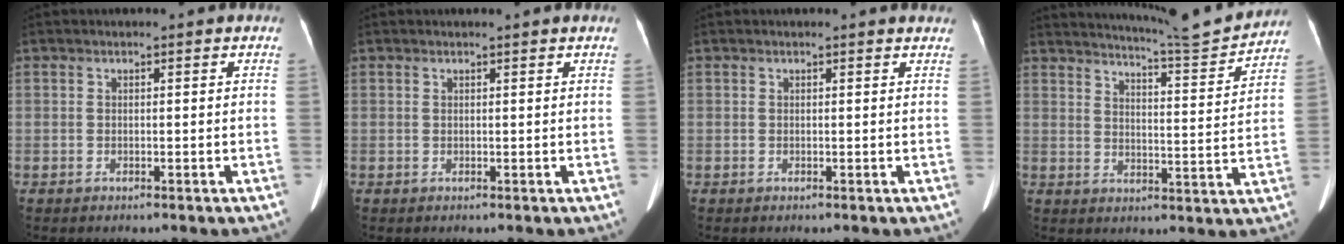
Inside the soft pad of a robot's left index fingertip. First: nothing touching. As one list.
[{"total": 1.2, "force": [1.2, -0.2, 0.4], "torque": [-0.013, 0.007, 0.018]}, {"total": 1.9, "force": [1.9, 0.2, 0.3], "torque": [-0.010, -0.004, 0.006]}, {"total": 13.2, "force": [12.8, -1.1, 3.3], "torque": [-0.058, -0.029, 0.173]}]